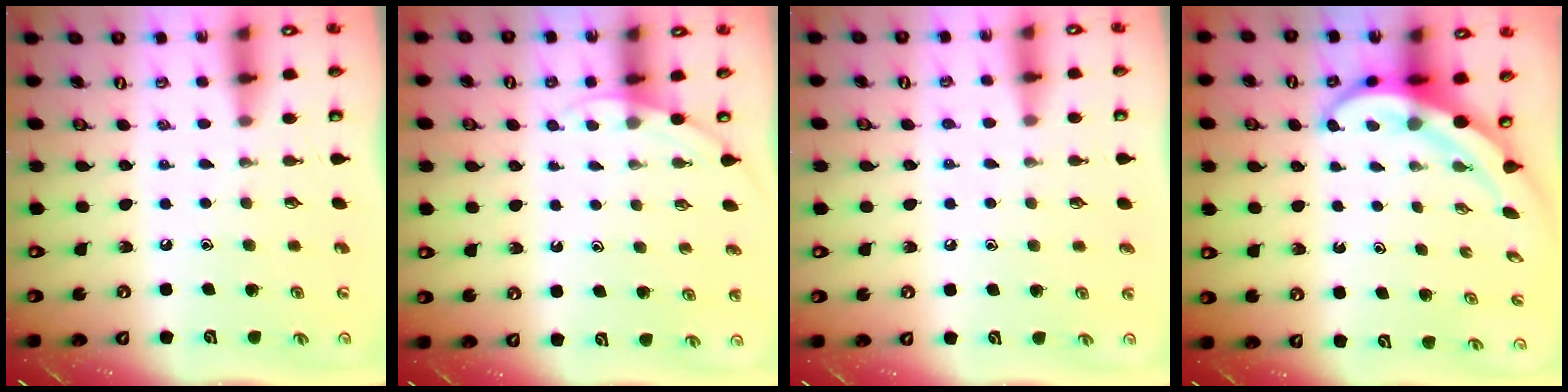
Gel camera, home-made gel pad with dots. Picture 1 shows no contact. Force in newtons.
{"total": 2.5, "press": 2.5, "slide": 0.1}
{"total": 4.9, "press": 4.9, "slide": 0.5}
{"total": 4.1, "press": 4.1, "slide": 0.7}